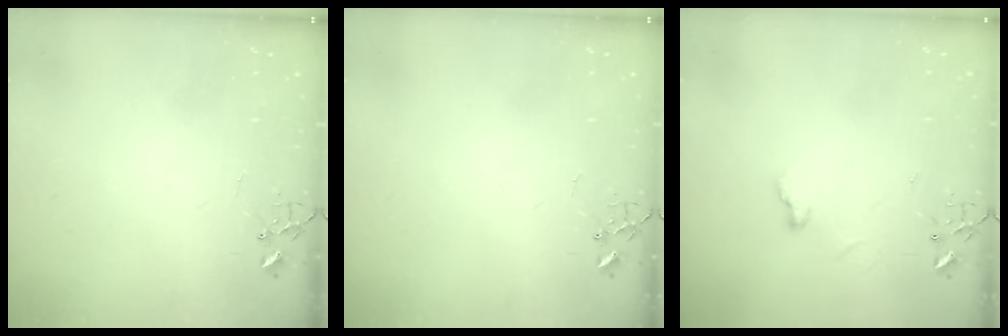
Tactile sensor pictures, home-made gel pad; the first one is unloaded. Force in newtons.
{"total": 0.0}
{"total": 5.2, "press": 5.2, "slide": 0.6}